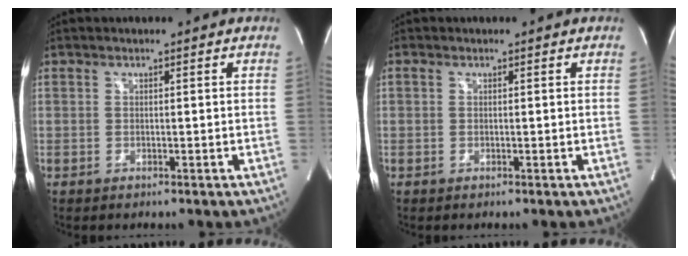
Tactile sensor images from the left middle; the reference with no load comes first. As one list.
[{"total": 1.9, "force": [-0.8, -0.9, -1.5], "torque": [0.037, -0.008, -0.016]}]